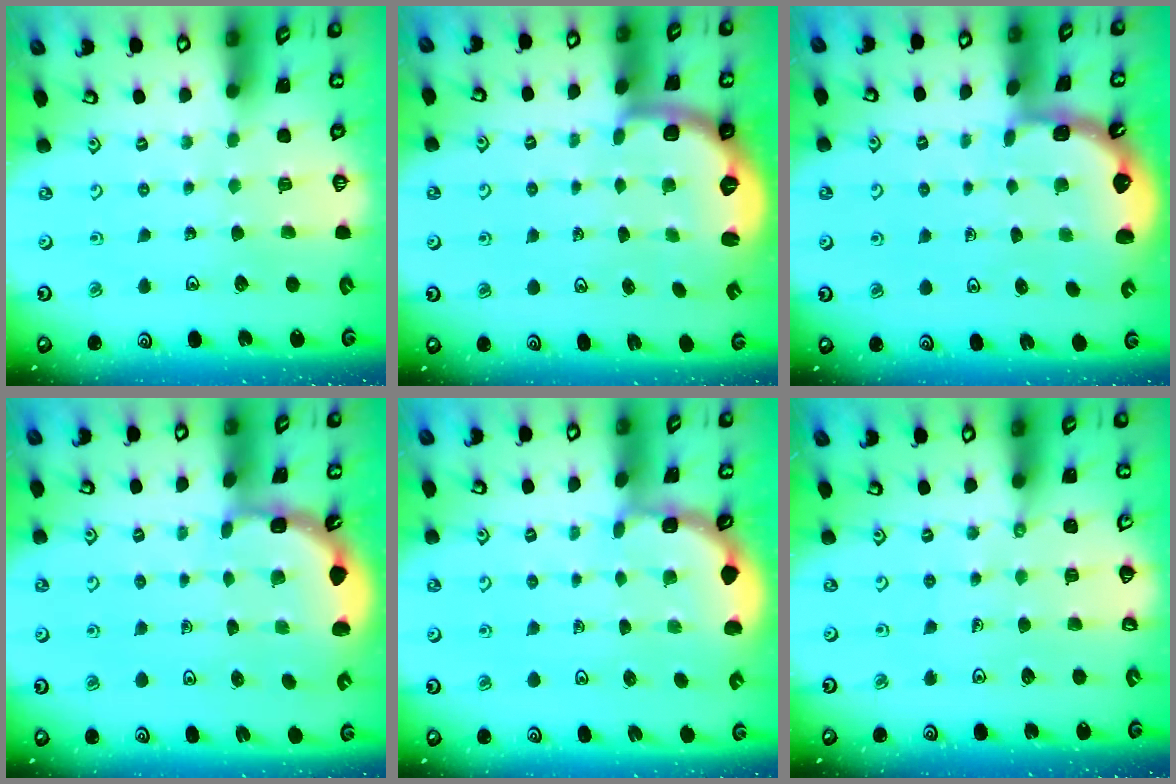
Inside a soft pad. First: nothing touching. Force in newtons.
{"total": 3.3, "press": 2.5, "slide": 2.1}
{"total": 1.4, "press": 1.3, "slide": 0.1}
{"total": 1.9, "press": 1.9, "slide": 0.6}
{"total": 1.9, "press": 1.9, "slide": 0.2}
{"total": 1.5, "press": 1.5, "slide": 0.2}